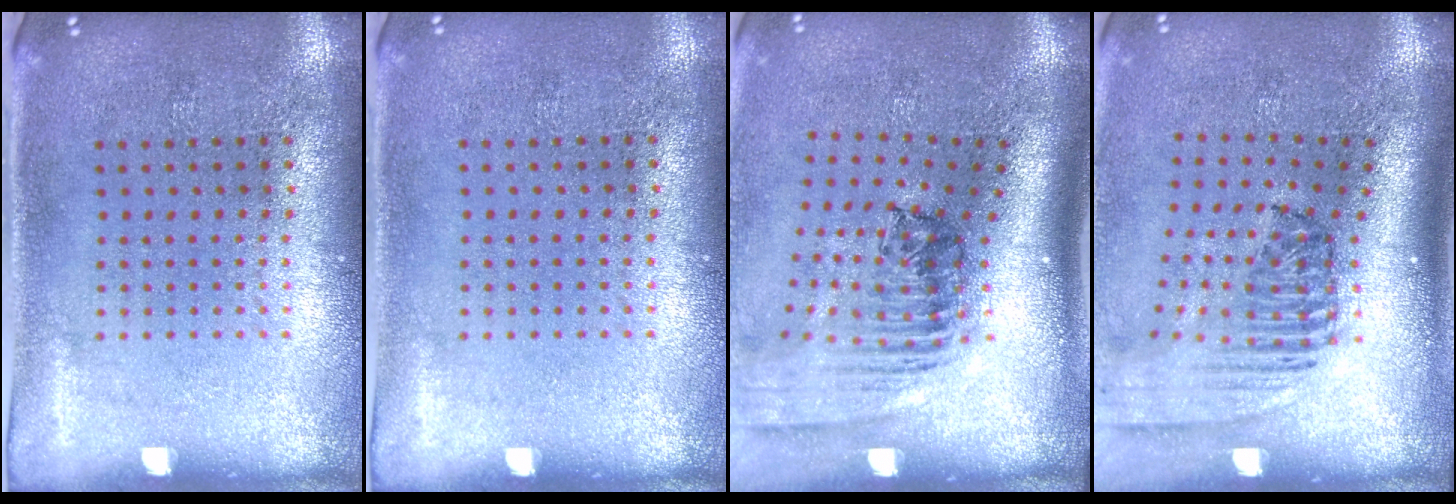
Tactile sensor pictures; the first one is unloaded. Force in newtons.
{"total": 0.0}
{"total": 2.5, "press": 1.8, "slide": 1.8}
{"total": 2.4, "press": 1.7, "slide": 1.8}